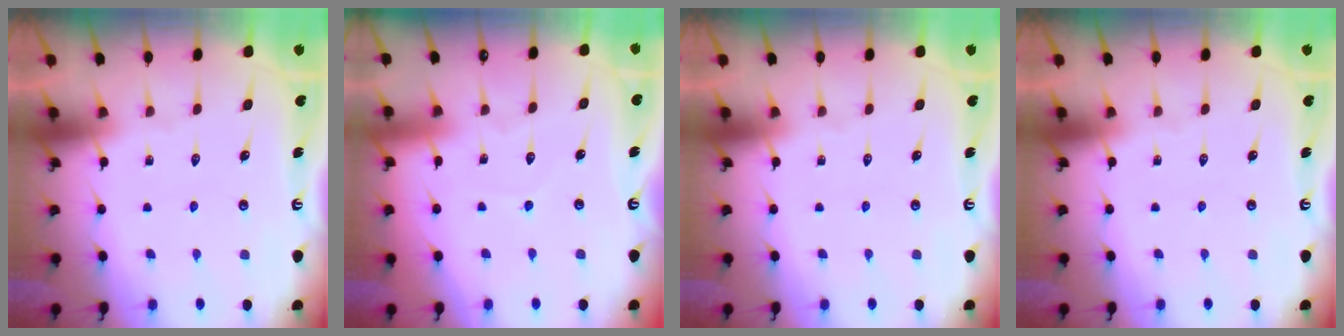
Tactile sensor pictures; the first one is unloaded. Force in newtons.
{"total": 2.5, "press": 2.5, "slide": 0.2}
{"total": 0.0}
{"total": 0.0}